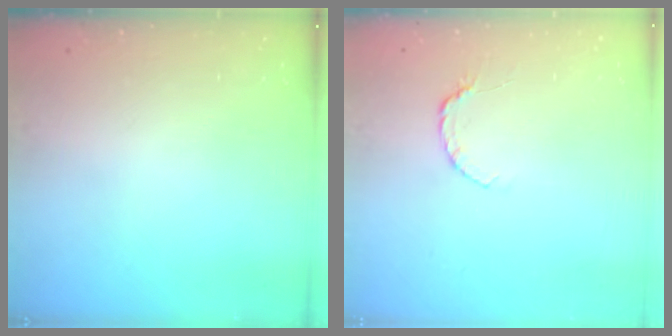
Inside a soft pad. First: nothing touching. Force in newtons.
{"total": 3.3, "press": 3.3, "slide": 0.3}